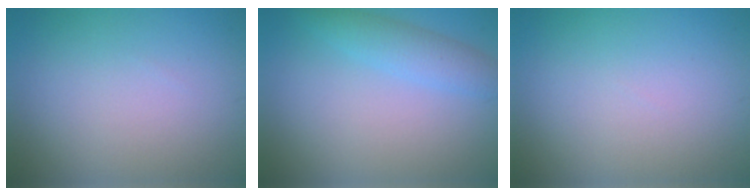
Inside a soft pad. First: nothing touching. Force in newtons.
{"total": 2.7, "press": 2.7, "slide": 0.1}
{"total": 0.0}